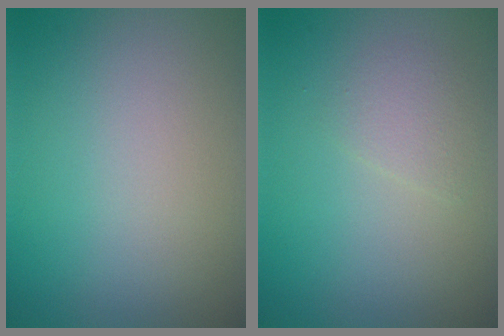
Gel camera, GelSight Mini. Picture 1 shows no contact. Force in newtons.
{"total": 1.6, "press": 1.6, "slide": 0.1}